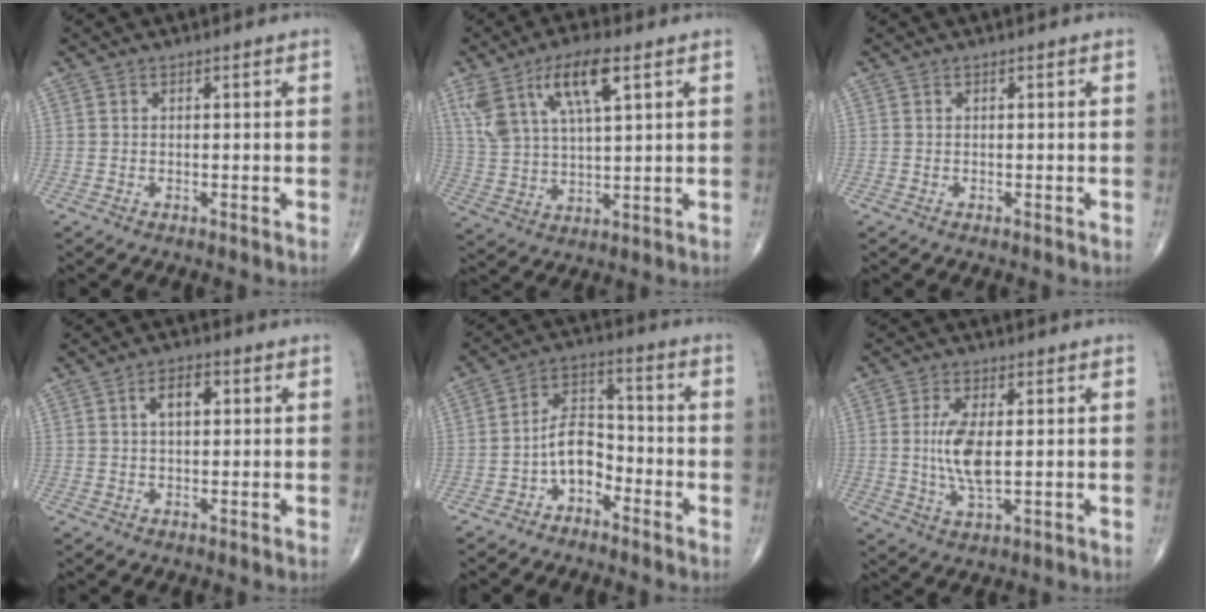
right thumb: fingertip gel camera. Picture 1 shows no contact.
{"total": 13.0, "force": [6.4, 4.4, 10.4], "torque": [-0.204, -0.009, 0.125]}
{"total": 0.0}
{"total": 4.7, "force": [1.2, 2.4, 3.8], "torque": [-0.058, 0.007, 0.018]}
{"total": 7.4, "force": [-3.5, 4.6, 4.5], "torque": [-0.059, 0.044, -0.074]}
{"total": 8.2, "force": [0.5, 3.3, 7.4], "torque": [-0.153, -0.013, 0.012]}